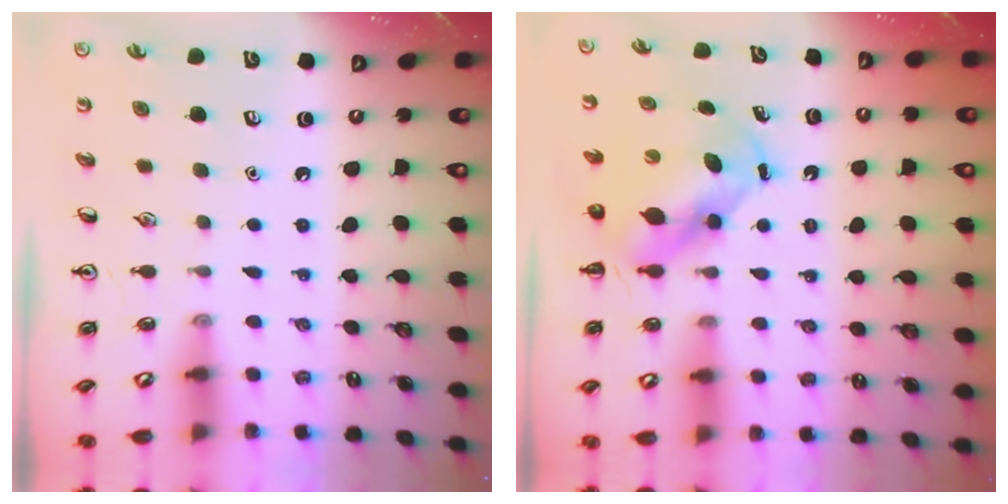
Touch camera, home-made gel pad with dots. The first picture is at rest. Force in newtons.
{"total": 5.8, "press": 5.6, "slide": 1.3}